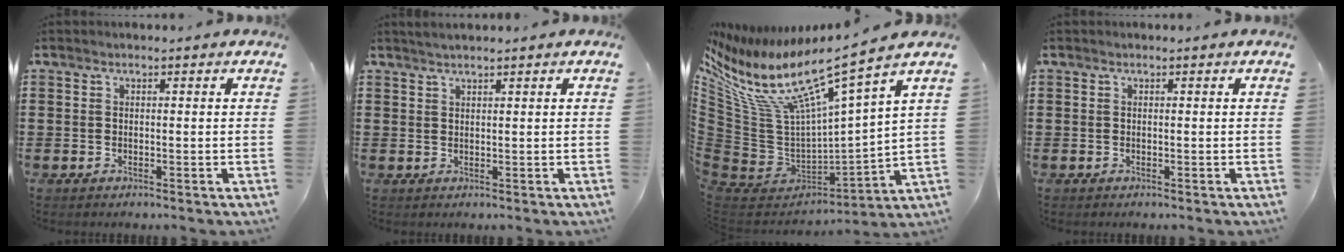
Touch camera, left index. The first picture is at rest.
{"total": 1.2, "force": [1.1, -0.1, 0.5], "torque": [-0.011, 0.000, 0.021]}
{"total": 11.8, "force": [6.7, 3.4, 9.1], "torque": [-0.215, -0.048, 0.099]}
{"total": 0.0}